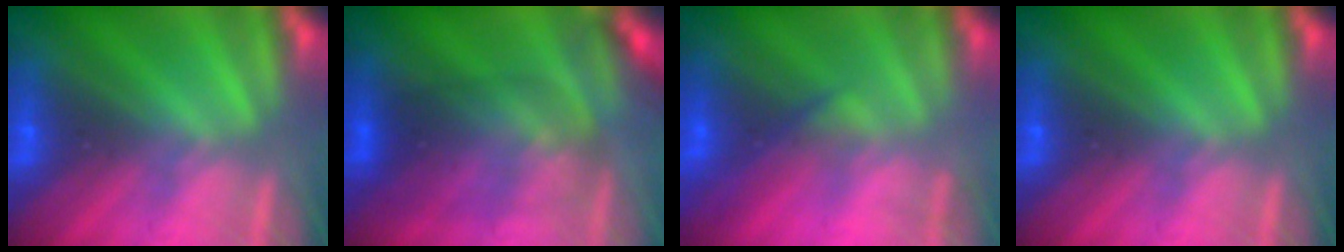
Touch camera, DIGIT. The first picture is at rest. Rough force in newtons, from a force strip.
{"total": 2.7}
{"total": 1.9}
{"total": 0.0}